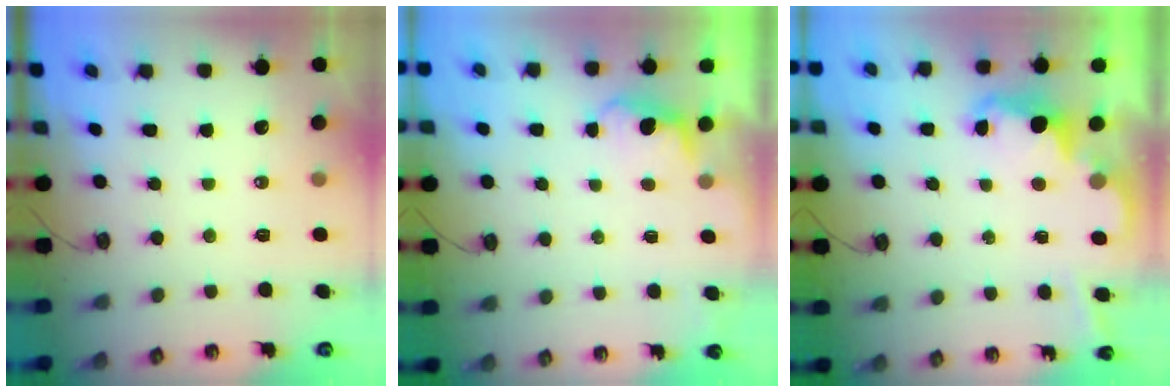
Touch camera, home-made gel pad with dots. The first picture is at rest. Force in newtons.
{"total": 1.2, "press": 0.9, "slide": 0.7}
{"total": 2.4, "press": 2.3, "slide": 0.5}